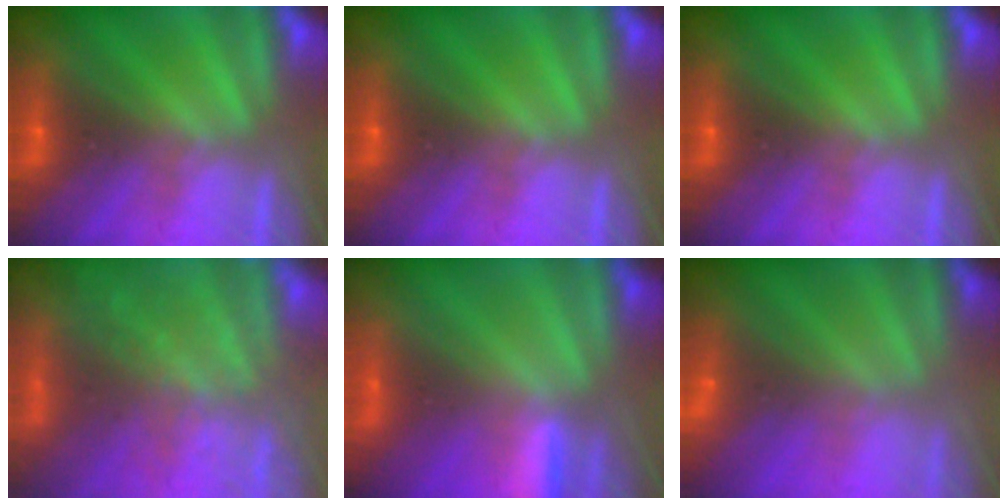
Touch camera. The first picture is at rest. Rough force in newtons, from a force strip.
{"total": 0.0}
{"total": 0.0}
{"total": 7.5}
{"total": 2.8}
{"total": 3.1}